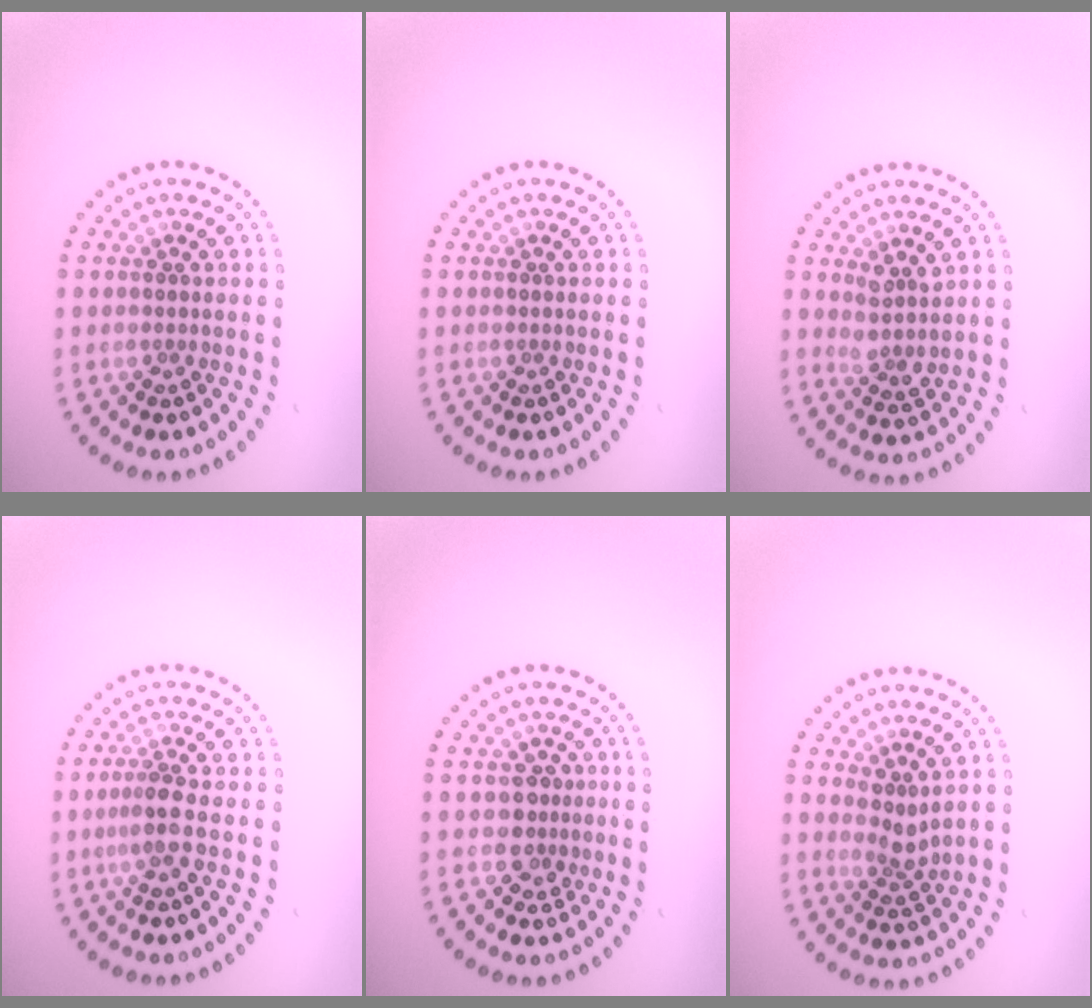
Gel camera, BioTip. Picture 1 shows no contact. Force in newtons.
{"total": 0.0}
{"total": 2.1, "press": 1.6, "slide": 1.3}
{"total": 2.1, "press": 1.6, "slide": 1.4}
{"total": 2.0, "press": 1.7, "slide": 1.2}
{"total": 1.9, "press": 1.4, "slide": 1.3}